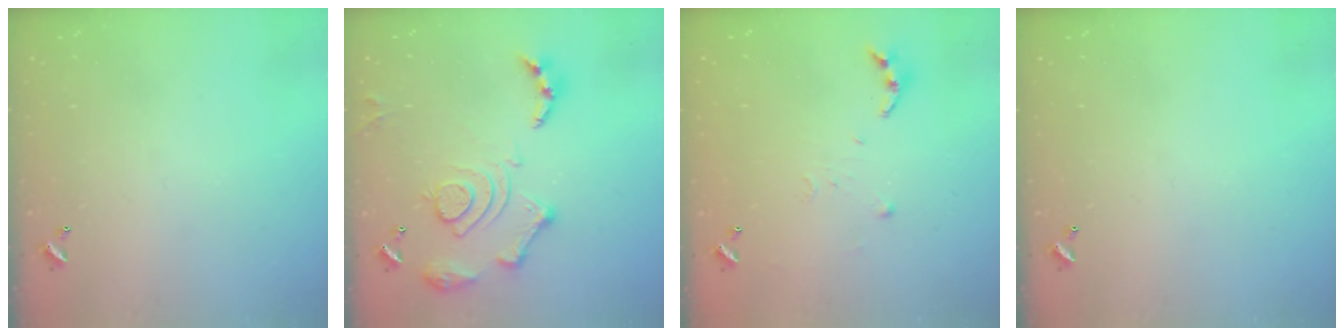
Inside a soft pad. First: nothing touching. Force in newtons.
{"total": 16.1, "press": 16.0, "slide": 1.8}
{"total": 4.9, "press": 4.8, "slide": 0.5}
{"total": 0.0}